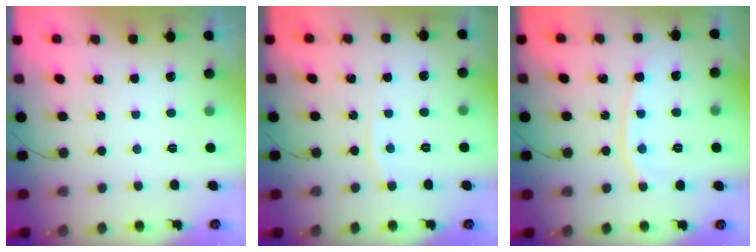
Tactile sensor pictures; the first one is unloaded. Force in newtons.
{"total": 4.1, "press": 4.1, "slide": 0.6}
{"total": 8.9, "press": 8.9, "slide": 1.0}